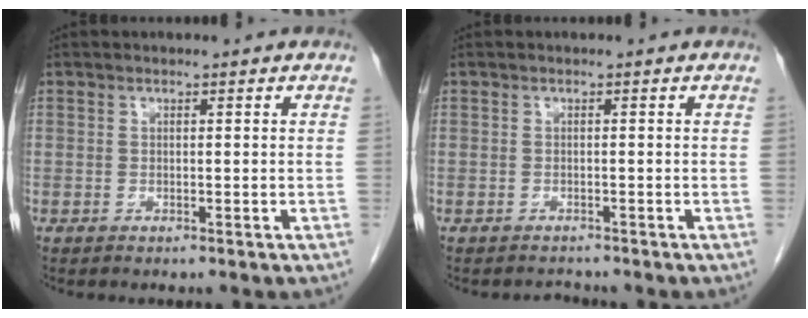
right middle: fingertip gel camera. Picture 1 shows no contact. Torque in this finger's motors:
{"motor_torque": [0.00, 0.05, -0.08, -0.02]}